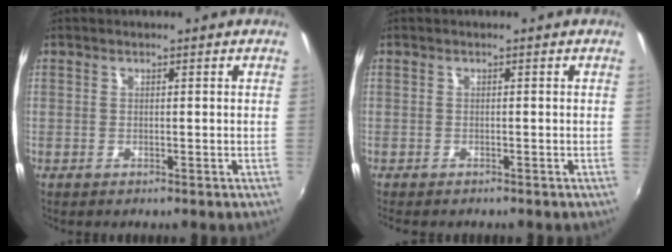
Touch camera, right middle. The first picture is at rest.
{"total": 1.6, "force": [-1.4, 0.2, 0.7], "torque": [-0.016, -0.010, -0.020]}